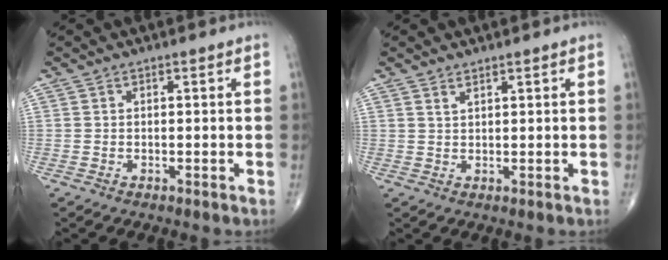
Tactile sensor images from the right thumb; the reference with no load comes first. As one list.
[{"total": 1.3, "force": [1.1, 0.3, 0.6], "torque": [-0.008, -0.007, 0.021]}]